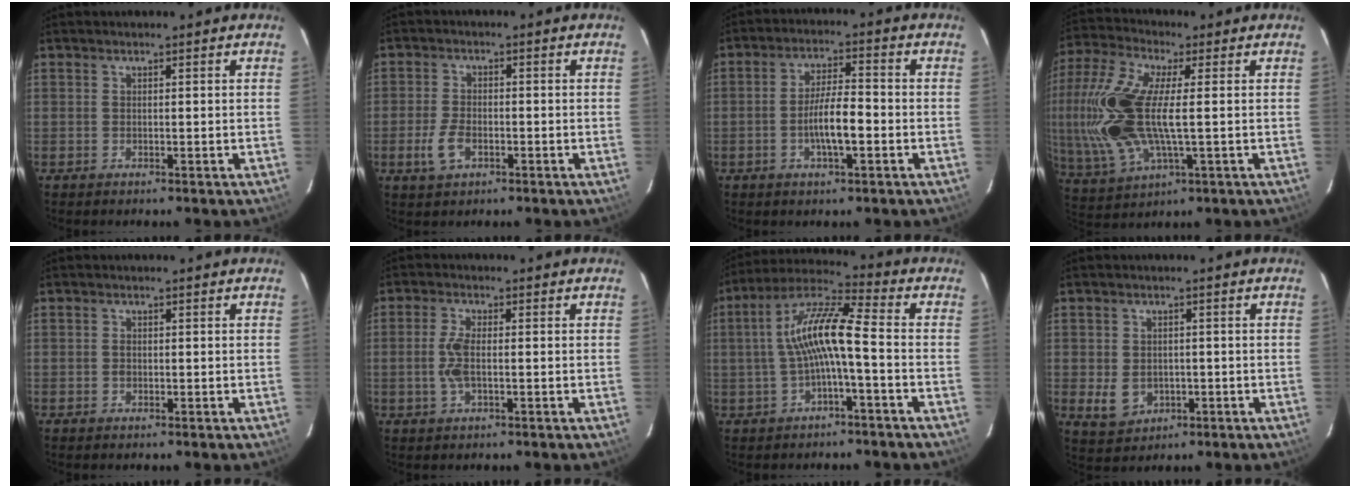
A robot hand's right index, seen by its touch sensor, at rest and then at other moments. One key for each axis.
{"total": 5.0, "fx": -2.0, "fy": 2.9, "fz": 3.5, "tx": -0.082, "ty": 0.000, "tz": -0.035}
{"total": 6.9, "fx": -2.1, "fy": 1.6, "fz": 6.3, "tx": -0.120, "ty": 0.001, "tz": -0.034}
{"total": 20.7, "fx": 0.0, "fy": 8.4, "fz": 18.9, "tx": -0.421, "ty": -0.001, "tz": 0.001}
{"total": 0.7, "fx": -0.1, "fy": 0.5, "fz": 0.4, "tx": -0.007, "ty": 0.002, "tz": -0.003}
{"total": 4.5, "fx": -0.7, "fy": 1.5, "fz": 4.2, "tx": -0.090, "ty": 0.000, "tz": -0.013}
{"total": 10.6, "fx": -1.4, "fy": 1.6, "fz": 10.4, "tx": -0.215, "ty": 0.023, "tz": -0.028}
{"total": 5.3, "fx": -0.9, "fy": 4.6, "fz": 2.5, "tx": -0.057, "ty": 0.001, "tz": 0.001}